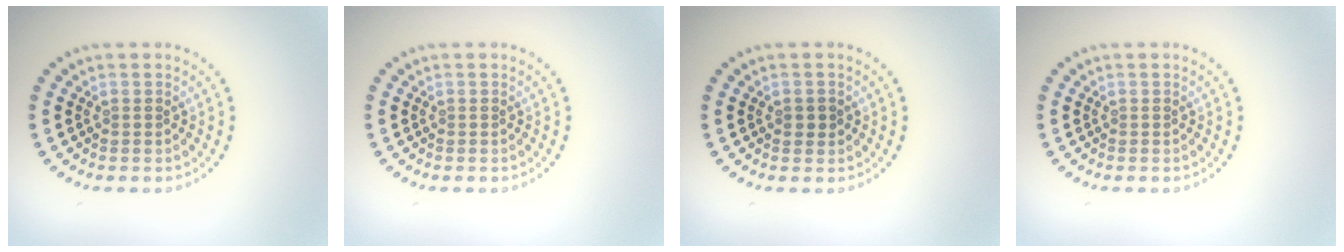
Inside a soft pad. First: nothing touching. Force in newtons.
{"total": 0.0}
{"total": 1.2, "press": 1.2, "slide": 0.1}
{"total": 0.0}